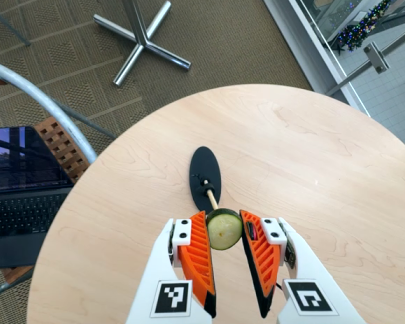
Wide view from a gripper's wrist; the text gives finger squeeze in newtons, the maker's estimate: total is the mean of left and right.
{"total": 7.8, "left": 7.5, "right": 8.2}